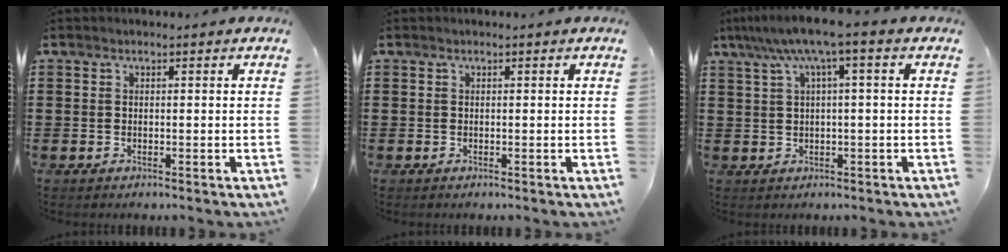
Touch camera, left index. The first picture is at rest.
{"total": 0.0}
{"total": 5.8, "force": [1.7, 0.1, 5.5], "torque": [-0.109, -0.001, 0.027]}